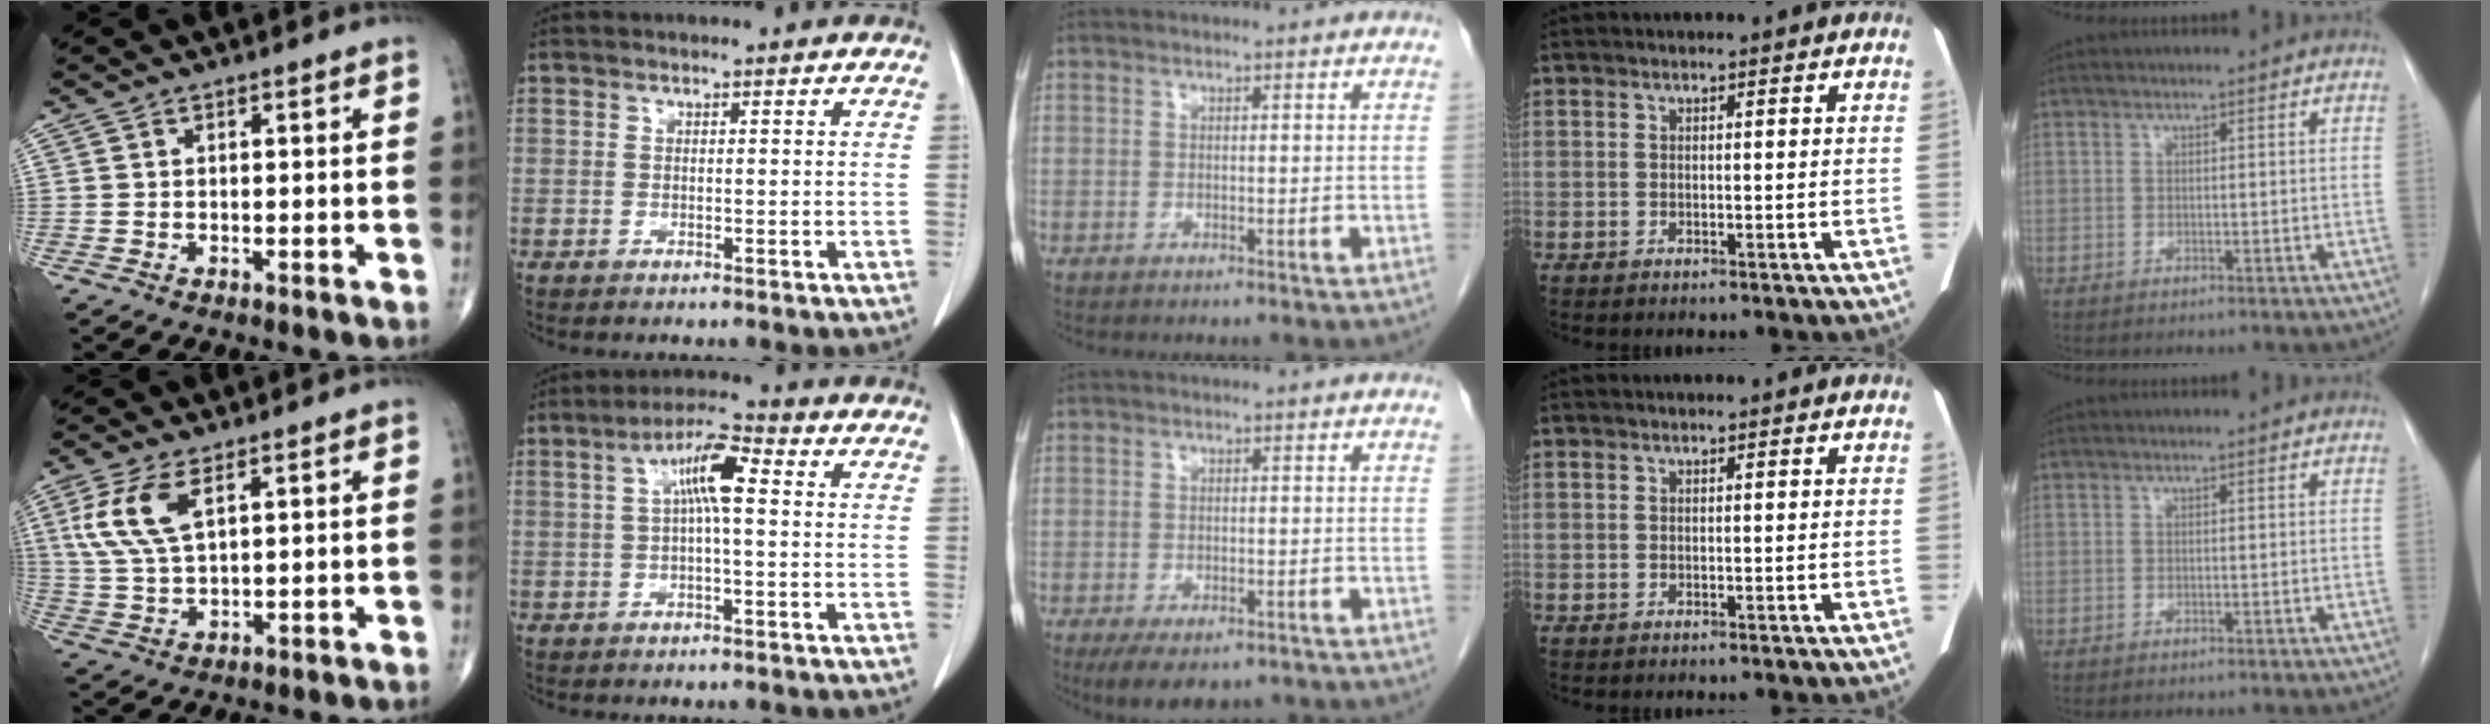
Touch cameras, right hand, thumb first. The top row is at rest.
{"thumb": {"total": 9.2, "force": [3.6, 3.9, 7.5], "torque": [-0.172, -0.003, 0.078]}, "index": {"total": 7.3, "force": [1.3, 1.3, 7.0], "torque": [-0.132, 0.022, 0.018]}, "middle": {"total": 6.6, "force": [-4.8, 2.9, 3.6], "torque": [-0.051, -0.007, -0.068]}}